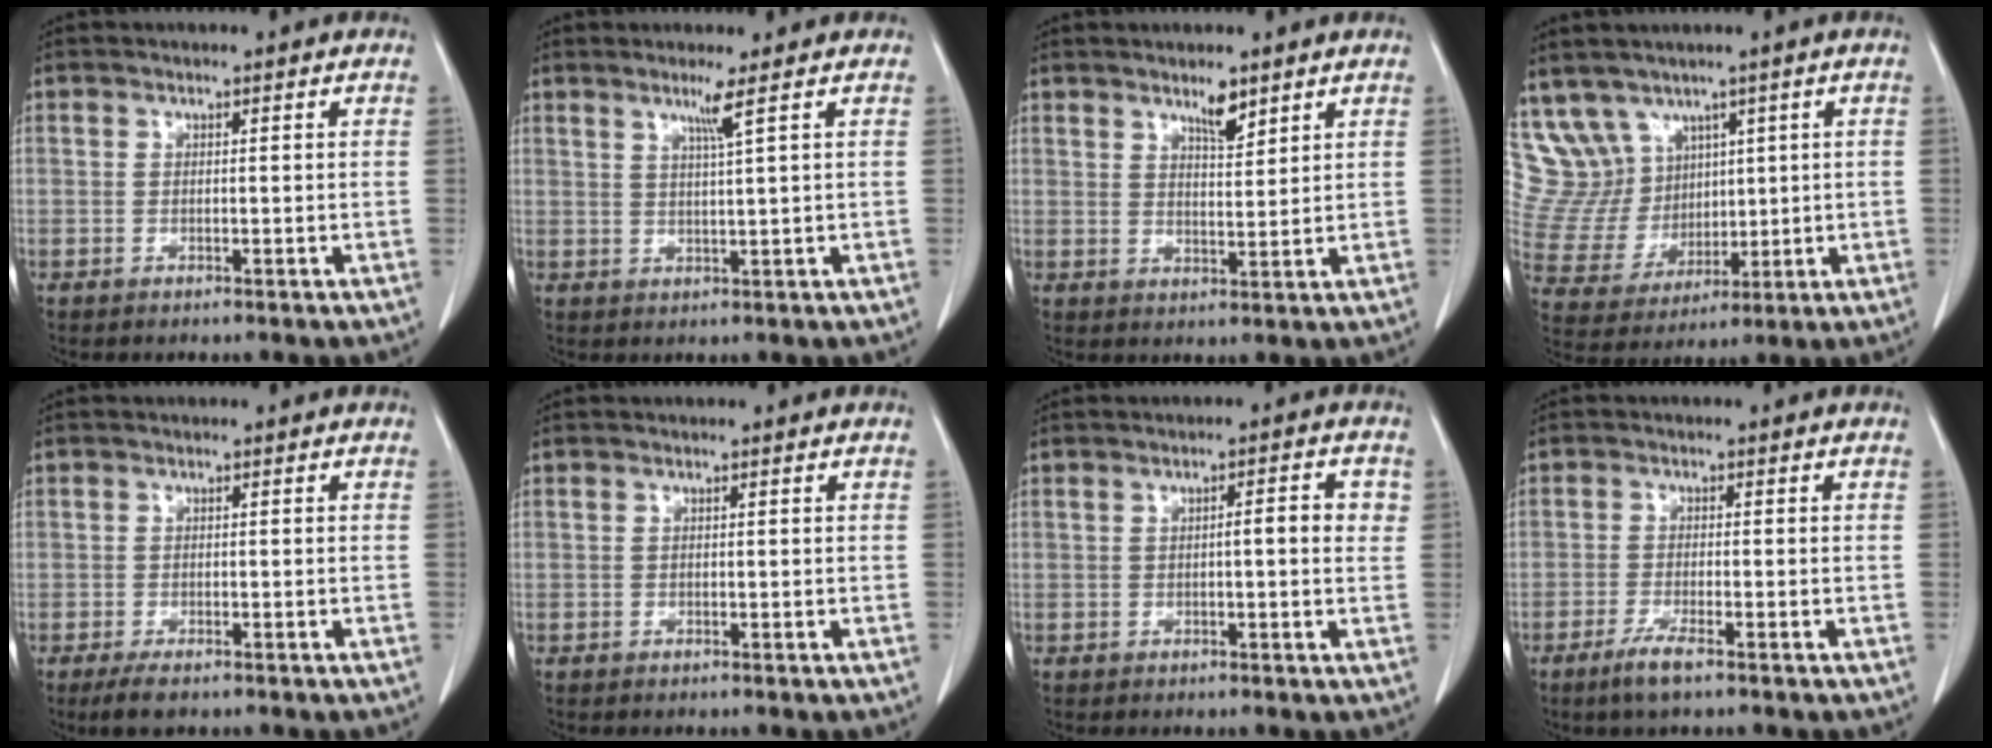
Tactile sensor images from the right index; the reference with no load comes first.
{"total": 2.7, "force": [1.5, -1.1, 2.0], "torque": [-0.042, -0.008, 0.034]}
{"total": 3.6, "force": [2.7, 0.9, 2.2], "torque": [-0.039, -0.003, 0.048]}
{"total": 12.4, "force": [7.3, 9.8, 1.9], "torque": [-0.071, 0.059, 0.177]}
{"total": 2.7, "force": [-1.9, 1.1, 1.7], "torque": [-0.040, -0.006, -0.028]}
{"total": 0.0}
{"total": 3.8, "force": [0.4, 0.7, 3.7], "torque": [-0.051, 0.009, 0.002]}
{"total": 3.7, "force": [-2.5, 0.1, 2.7], "torque": [-0.060, -0.009, -0.049]}